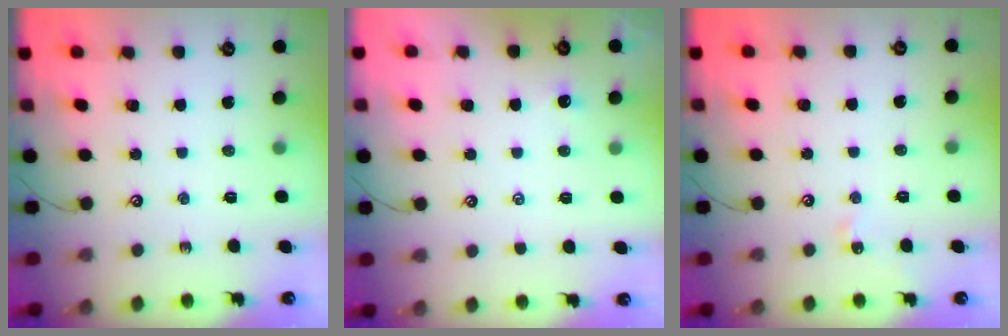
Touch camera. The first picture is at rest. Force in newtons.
{"total": 2.1, "press": 2.1, "slide": 0.3}
{"total": 3.9, "press": 3.9, "slide": 0.6}